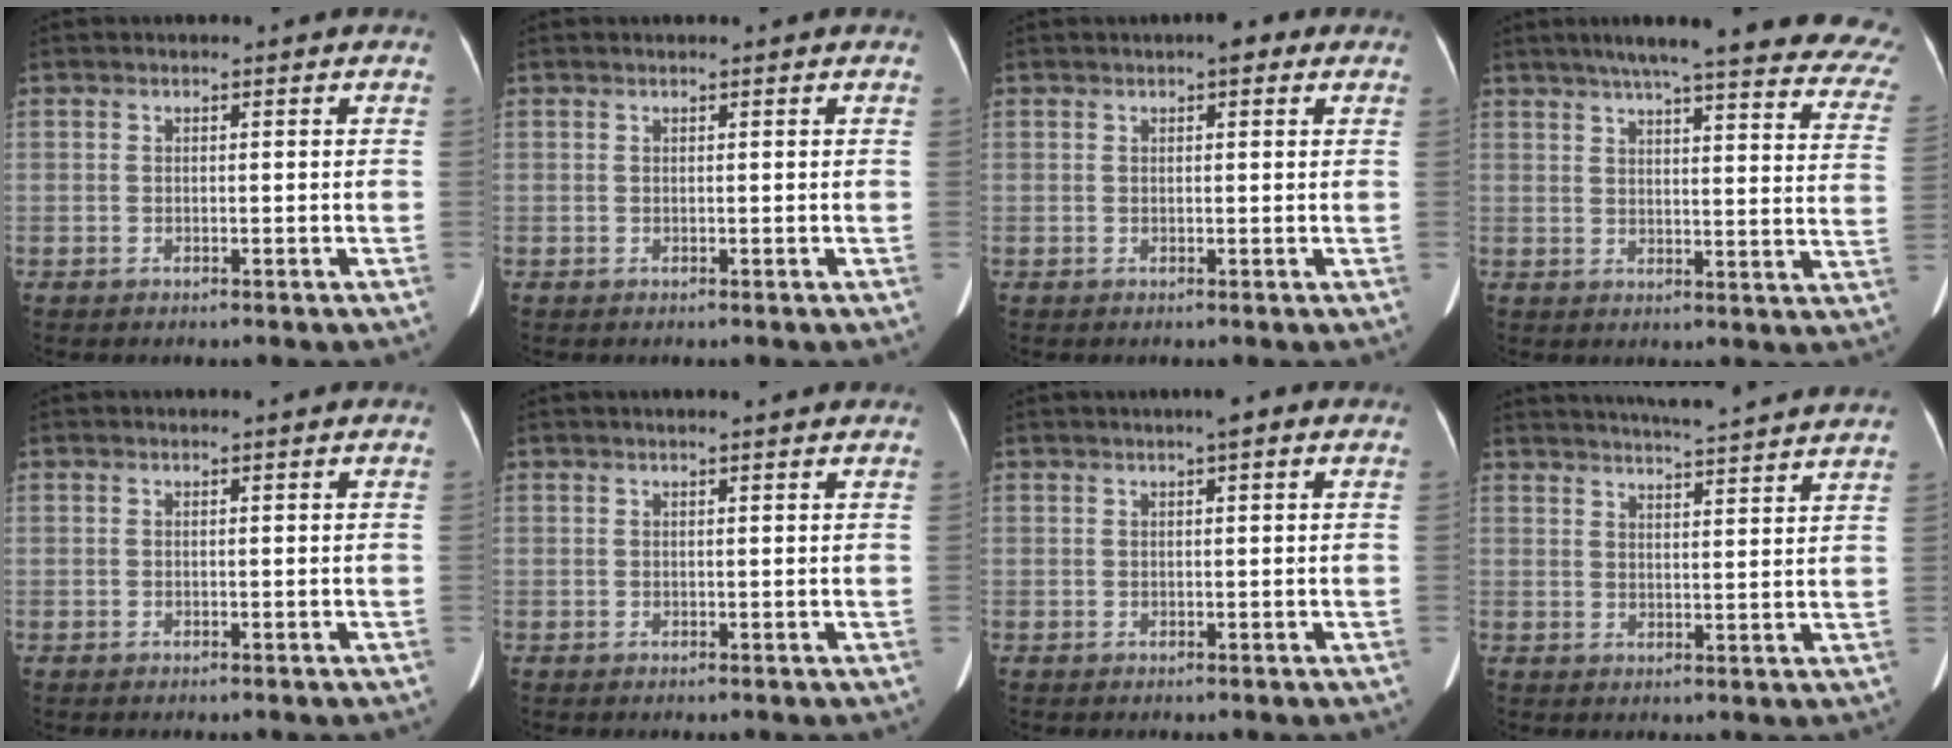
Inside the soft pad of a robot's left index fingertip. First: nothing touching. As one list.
[{"total": 0.9, "force": [0.8, 0.1, 0.4], "torque": [-0.007, 0.019, 0.011]}, {"total": 2.7, "force": [1.6, 0.9, 2.0], "torque": [-0.026, 0.007, 0.018]}, {"total": 27.1, "force": [22.2, 3.2, 15.1], "torque": [-0.166, -0.021, 0.253]}, {"total": 0.0}, {"total": 3.5, "force": [3.1, 0.0, 1.5], "torque": [-0.018, 0.021, 0.035]}, {"total": 2.2, "force": [1.2, 0.2, 1.8], "torque": [-0.031, 0.011, 0.015]}, {"total": 17.1, "force": [15.9, -0.3, 6.3], "torque": [-0.105, -0.008, 0.202]}]